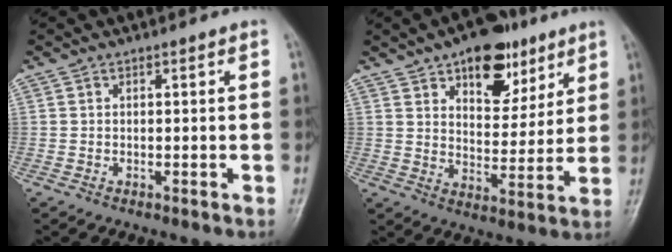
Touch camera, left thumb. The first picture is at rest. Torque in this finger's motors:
{"motor_torque": [-0.03, 0.00, 0.09, -0.39, 0.13]}